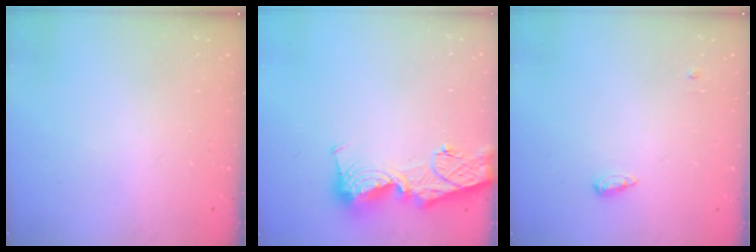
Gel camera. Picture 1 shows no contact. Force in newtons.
{"total": 13.6, "press": 13.5, "slide": 1.5}
{"total": 4.2, "press": 4.1, "slide": 0.8}